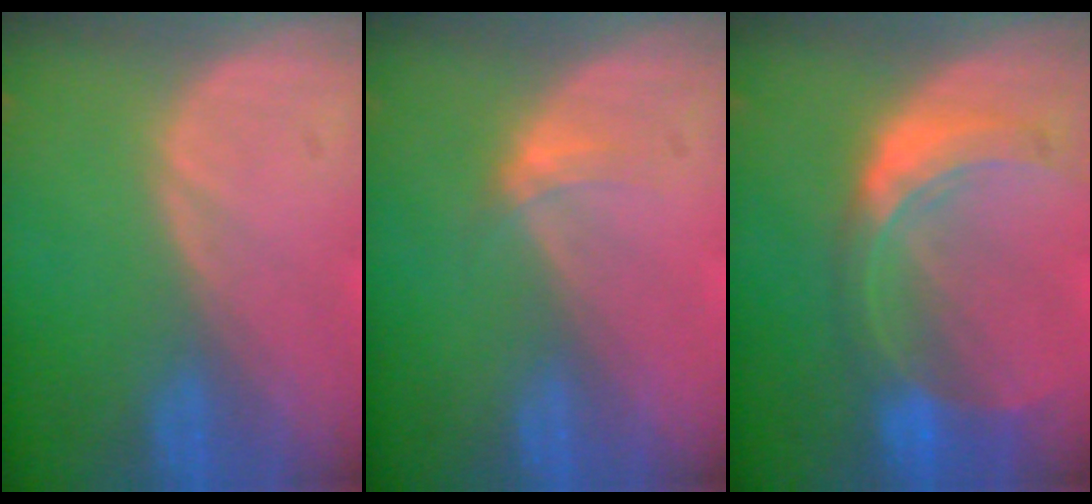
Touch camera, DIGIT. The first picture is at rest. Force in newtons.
{"total": 1.9, "press": 1.5, "slide": 1.1}
{"total": 7.8, "press": 6.9, "slide": 3.6}